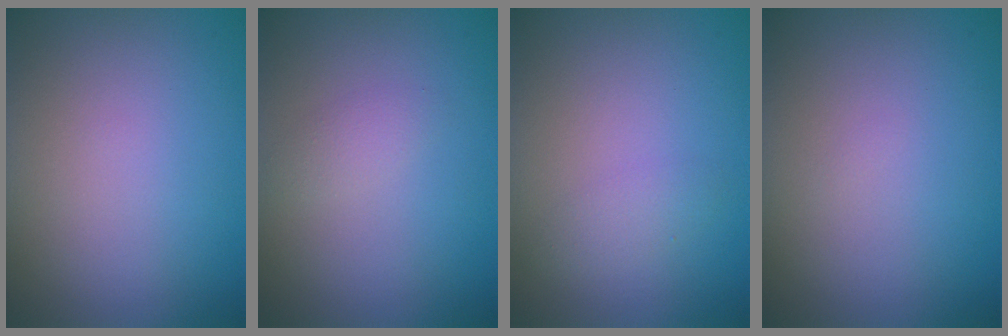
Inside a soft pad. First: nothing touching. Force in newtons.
{"total": 1.1, "press": 1.1, "slide": 0.1}
{"total": 1.2, "press": 1.2, "slide": 0.0}
{"total": 0.0}